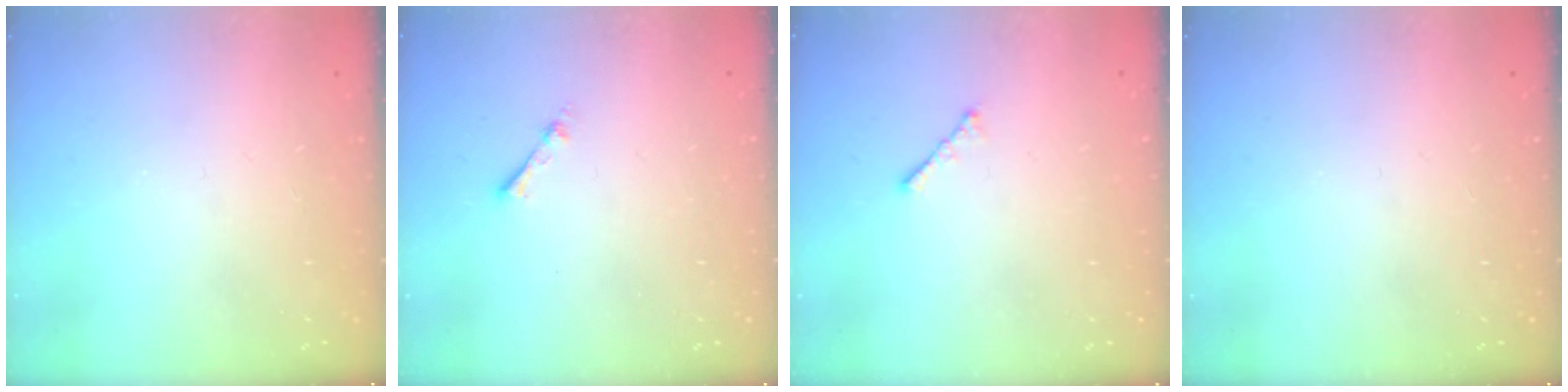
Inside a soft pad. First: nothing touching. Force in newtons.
{"total": 1.9, "press": 1.9, "slide": 0.3}
{"total": 1.7, "press": 1.6, "slide": 0.5}
{"total": 0.0}